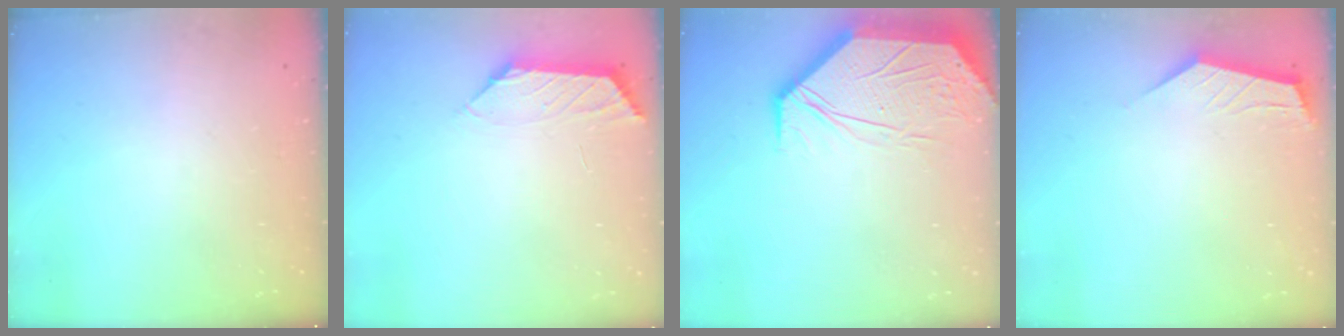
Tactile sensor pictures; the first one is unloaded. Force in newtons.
{"total": 1.8, "press": 1.7, "slide": 0.5}
{"total": 11.7, "press": 11.7, "slide": 1.1}
{"total": 2.3, "press": 2.3, "slide": 0.3}